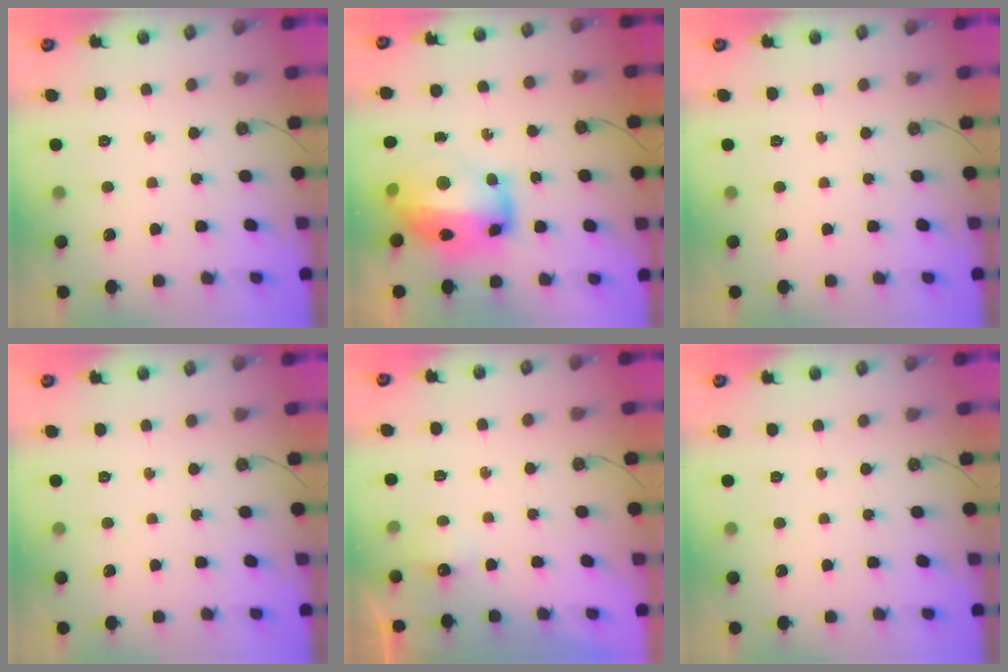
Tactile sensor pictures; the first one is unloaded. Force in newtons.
{"total": 17.9, "press": 17.8, "slide": 1.5}
{"total": 0.0}
{"total": 0.0}
{"total": 3.2, "press": 3.2, "slide": 0.5}
{"total": 0.0}